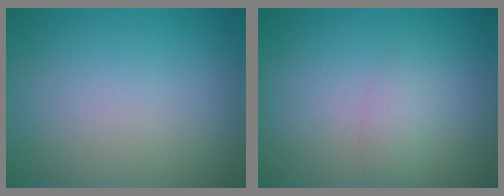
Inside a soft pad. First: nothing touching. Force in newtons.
{"total": 1.6, "press": 1.6, "slide": 0.1}